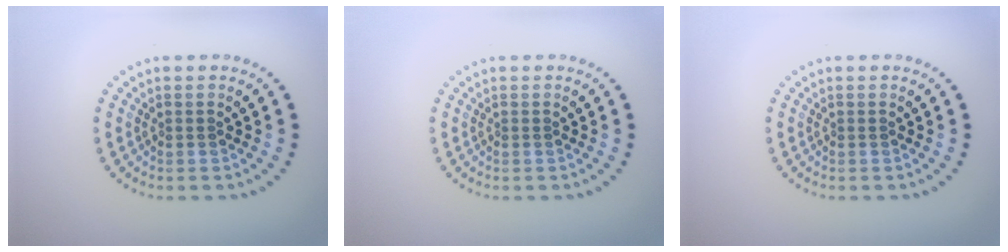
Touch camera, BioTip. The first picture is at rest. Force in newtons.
{"total": 0.0}
{"total": 0.0}